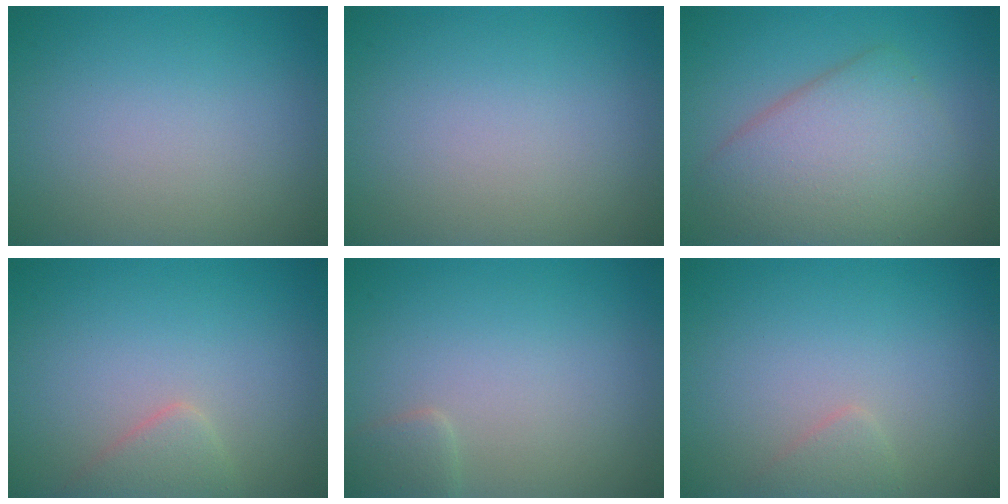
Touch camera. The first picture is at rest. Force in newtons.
{"total": 0.0}
{"total": 6.6, "press": 6.6, "slide": 0.1}
{"total": 2.1, "press": 2.1, "slide": 0.2}
{"total": 1.4, "press": 1.4, "slide": 0.1}
{"total": 1.2, "press": 1.1, "slide": 0.1}